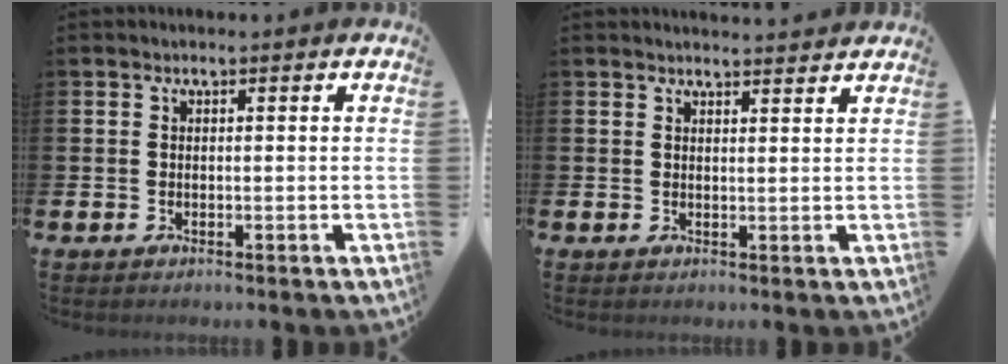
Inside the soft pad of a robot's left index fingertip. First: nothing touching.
{"total": 2.2, "force": [2.2, 0.0, -0.1], "torque": [0.007, -0.016, 0.038]}